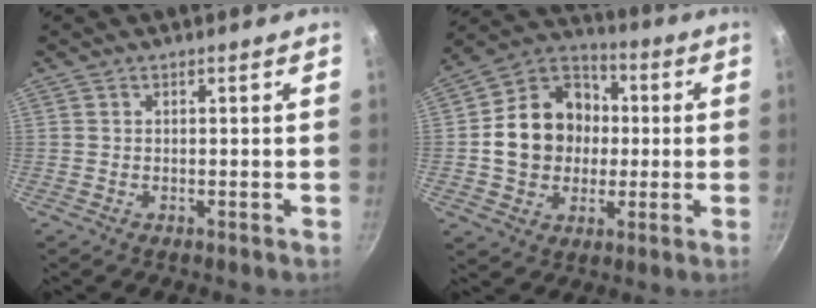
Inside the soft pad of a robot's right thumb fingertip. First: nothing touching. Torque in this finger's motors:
{"motor_torque": [0.41, 2.78, 1.17, -0.15, 0.12]}